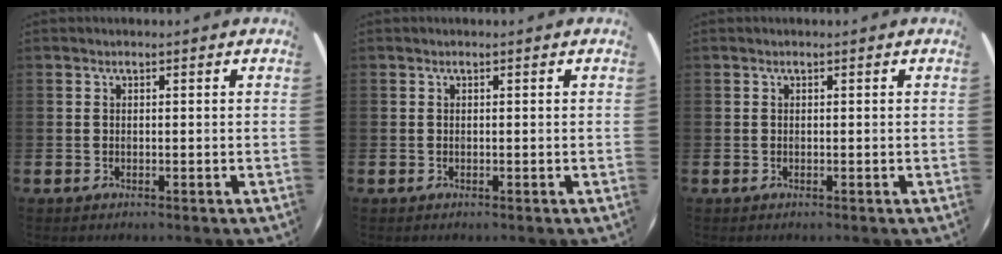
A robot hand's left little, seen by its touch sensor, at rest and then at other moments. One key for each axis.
{"total": 0.0}
{"total": 0.0}